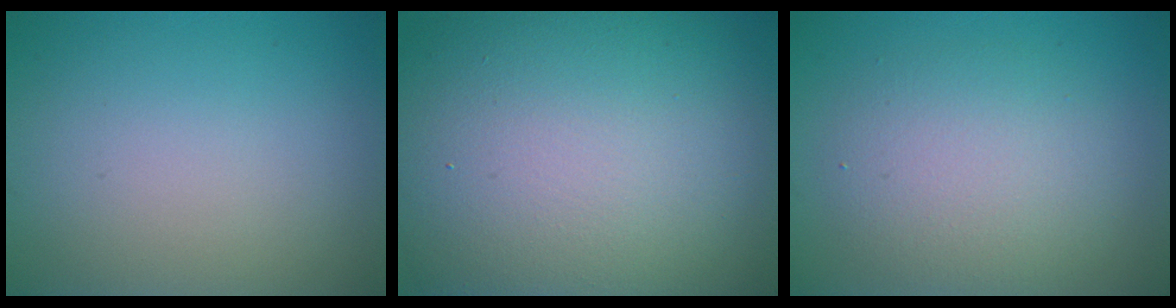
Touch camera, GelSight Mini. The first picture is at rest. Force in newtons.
{"total": 18.9, "press": 18.8, "slide": 0.6}
{"total": 4.6, "press": 4.6, "slide": 0.2}